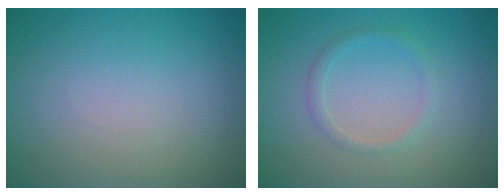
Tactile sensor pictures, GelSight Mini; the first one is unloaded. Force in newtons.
{"total": 1.3, "press": 1.3, "slide": 0.1}